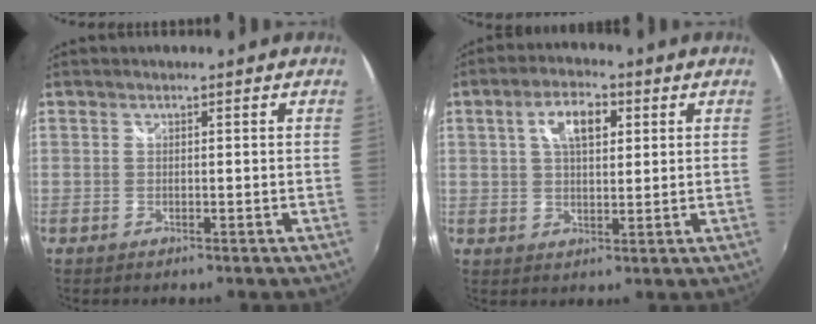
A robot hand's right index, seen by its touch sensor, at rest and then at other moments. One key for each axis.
{"total": 7.2, "fx": 2.5, "fy": 3.6, "fz": 5.7, "tx": -0.100, "ty": 0.016, "tz": 0.041}